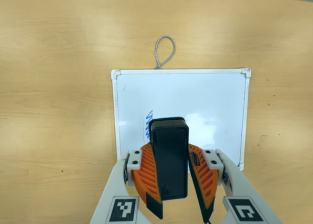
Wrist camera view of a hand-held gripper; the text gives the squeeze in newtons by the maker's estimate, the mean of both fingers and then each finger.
{"total": 10.7, "left": 10.5, "right": 10.9}